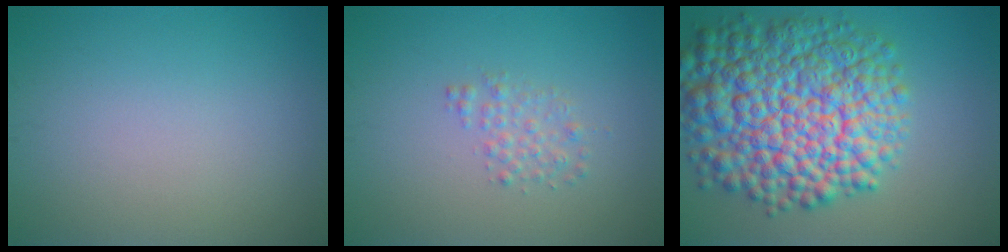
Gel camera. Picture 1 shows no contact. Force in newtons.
{"total": 1.6, "press": 1.6, "slide": 0.0}
{"total": 13.3, "press": 13.3, "slide": 0.3}